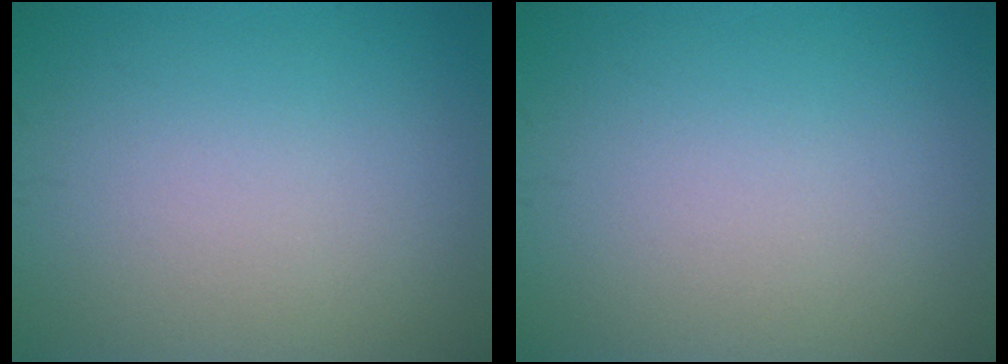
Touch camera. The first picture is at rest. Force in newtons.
{"total": 0.0}